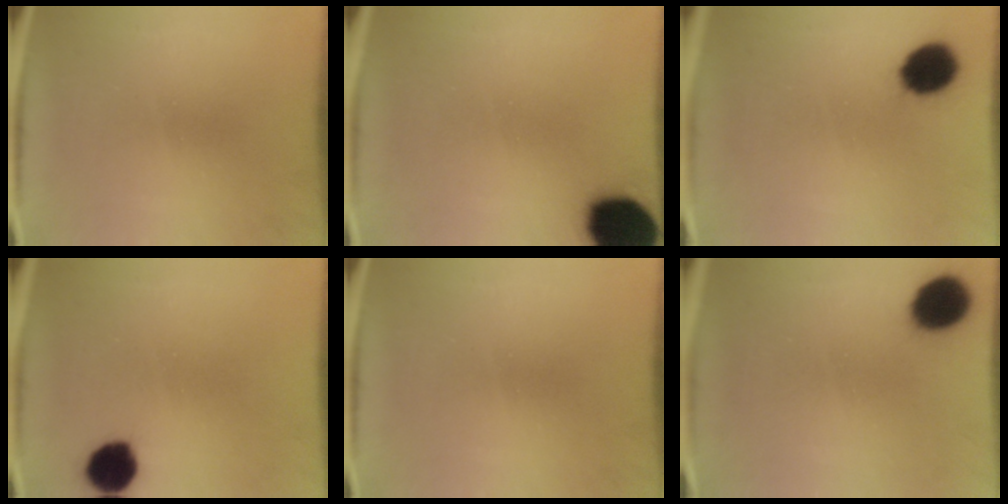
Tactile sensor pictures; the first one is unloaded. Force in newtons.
{"total": 17.9}
{"total": 9.1}
{"total": 7.1}
{"total": 0.0}
{"total": 10.3}